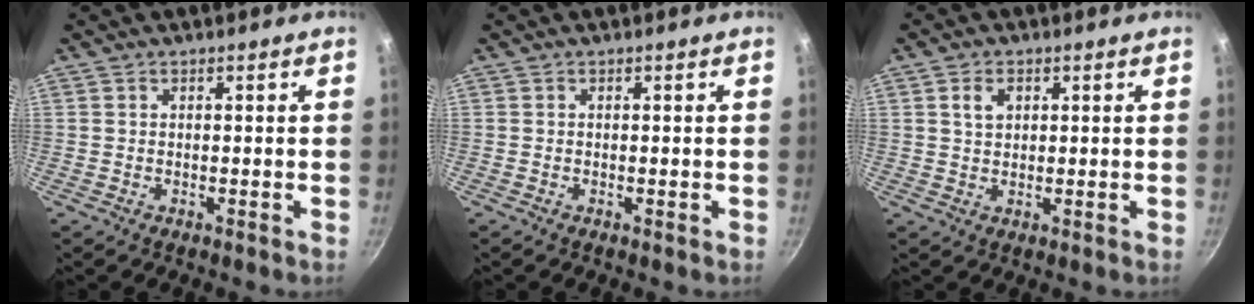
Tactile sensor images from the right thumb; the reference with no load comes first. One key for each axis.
{"total": 0.0}
{"total": 3.3, "fx": 1.2, "fy": 2.3, "fz": 2.1, "tx": -0.025, "ty": -0.001, "tz": 0.022}